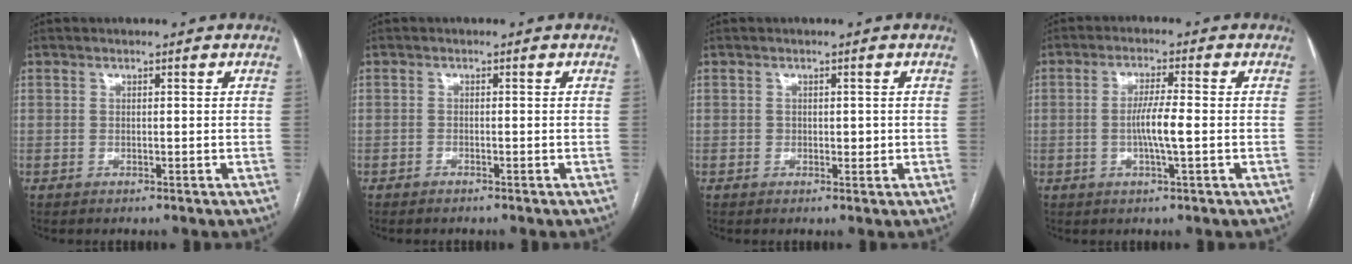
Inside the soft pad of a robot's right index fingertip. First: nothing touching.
{"total": 0.7, "force": [-0.7, 0.2, 0.3], "torque": [-0.009, 0.000, -0.010]}
{"total": 1.6, "force": [0.0, 1.2, 1.0], "torque": [-0.011, 0.001, 0.001]}
{"total": 5.0, "force": [-0.8, 0.0, 5.0], "torque": [-0.097, -0.002, -0.016]}